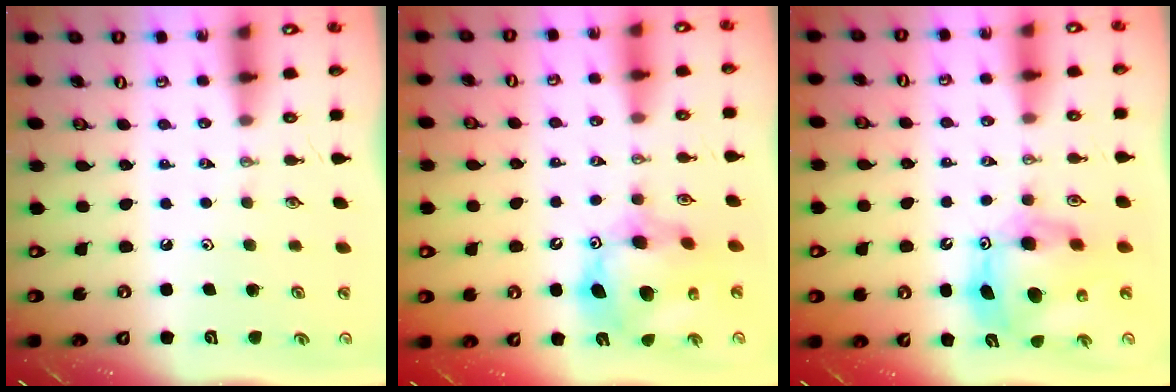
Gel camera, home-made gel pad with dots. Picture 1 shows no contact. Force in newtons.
{"total": 15.4, "press": 15.4, "slide": 1.6}
{"total": 12.4, "press": 12.4, "slide": 1.0}